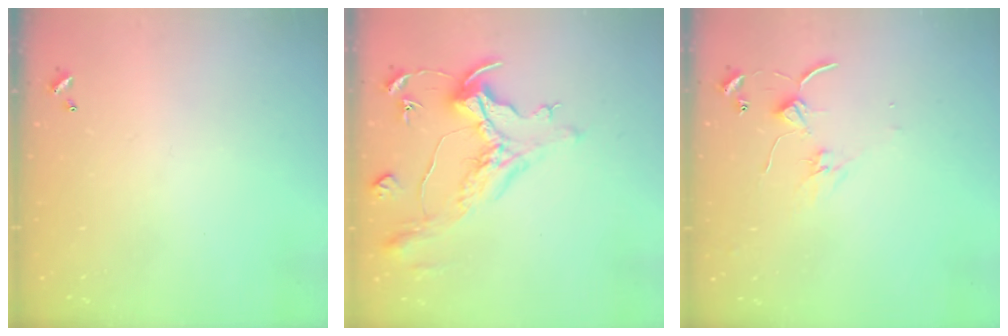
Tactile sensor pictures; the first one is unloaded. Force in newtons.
{"total": 1.5, "press": 0.8, "slide": 1.2}
{"total": 1.4, "press": 1.3, "slide": 0.2}